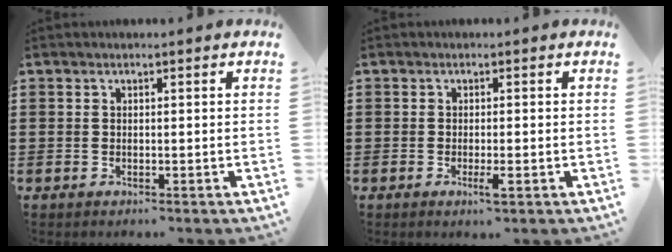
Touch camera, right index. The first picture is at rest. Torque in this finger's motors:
{"motor_torque": [0.66, -0.11, 0.24, 0.02]}